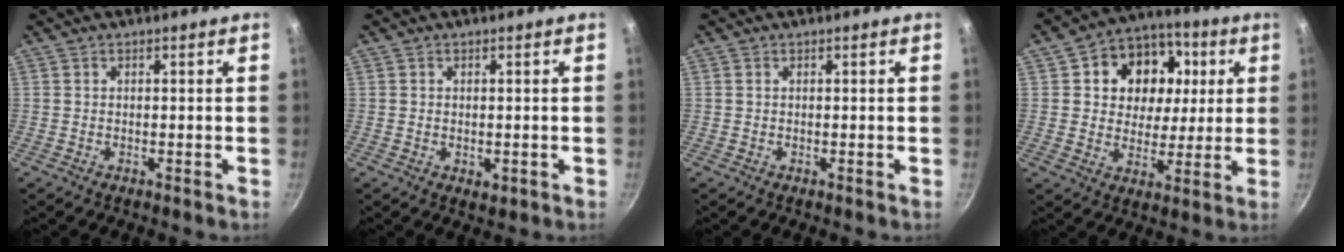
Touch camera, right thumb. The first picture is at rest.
{"total": 1.8, "force": [-0.3, 1.1, 1.4], "torque": [-0.020, -0.006, -0.003]}
{"total": 0.0}
{"total": 15.3, "force": [3.7, 12.7, 7.7], "torque": [-0.102, 0.003, 0.051]}